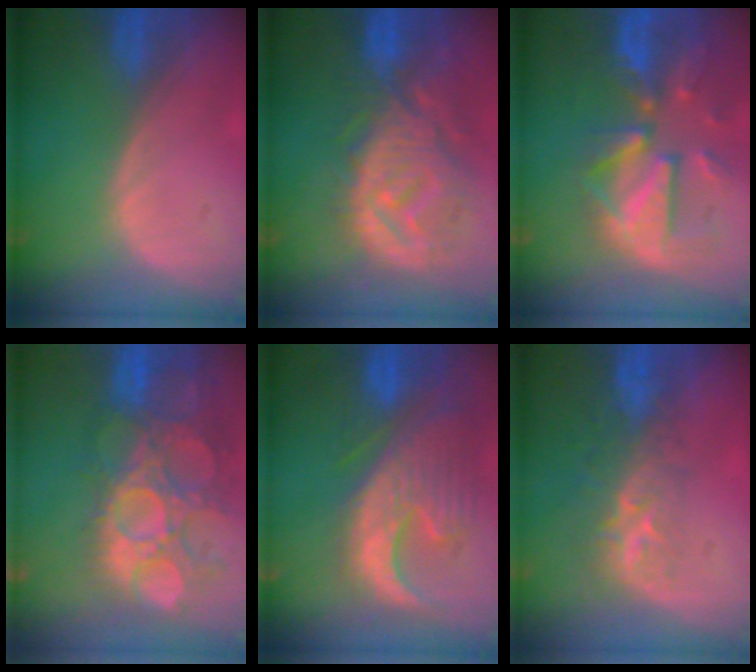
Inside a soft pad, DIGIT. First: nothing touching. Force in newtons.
{"total": 12.4, "press": 11.1, "slide": 5.7}
{"total": 12.1, "press": 10.4, "slide": 6.2}
{"total": 15.1, "press": 12.6, "slide": 8.4}
{"total": 13.3, "press": 11.3, "slide": 7.0}
{"total": 8.7, "press": 7.1, "slide": 5.0}